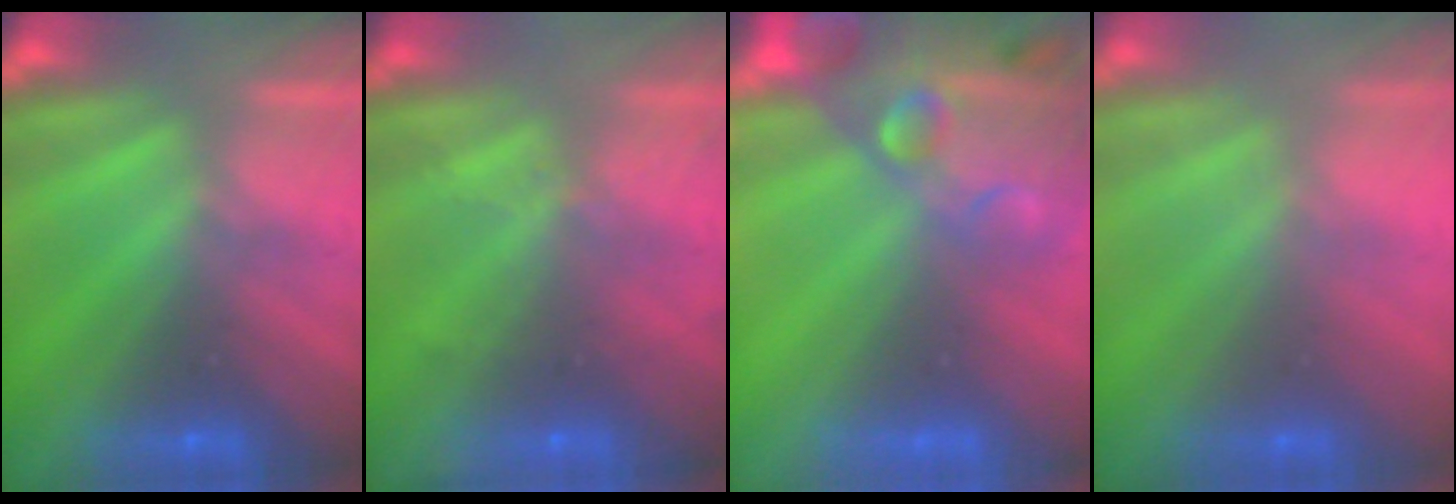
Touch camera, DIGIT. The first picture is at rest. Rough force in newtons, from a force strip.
{"total": 2.2}
{"total": 6.9}
{"total": 2.5}